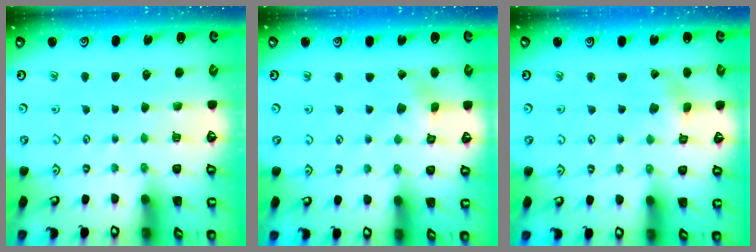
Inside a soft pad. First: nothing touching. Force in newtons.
{"total": 2.7, "press": 2.7, "slide": 0.3}
{"total": 1.1, "press": 1.0, "slide": 0.4}